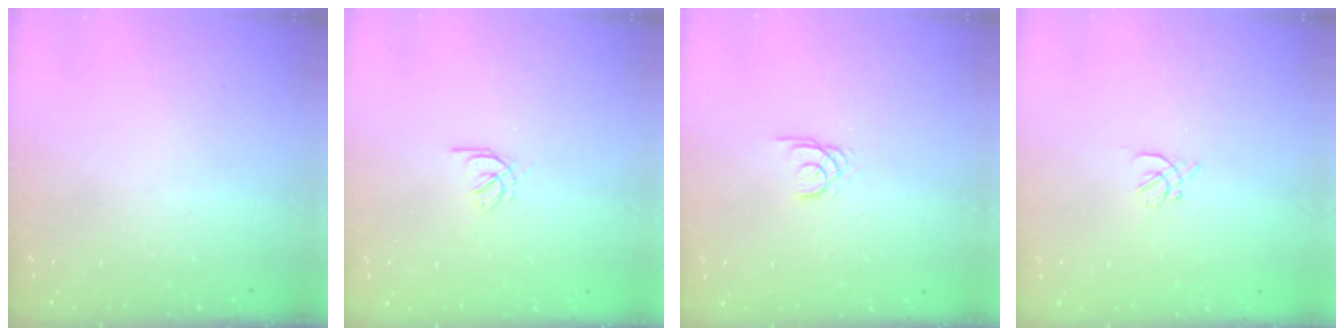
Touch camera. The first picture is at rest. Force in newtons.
{"total": 2.6, "press": 2.5, "slide": 0.7}
{"total": 1.6, "press": 1.6, "slide": 0.2}
{"total": 1.9, "press": 1.8, "slide": 0.5}